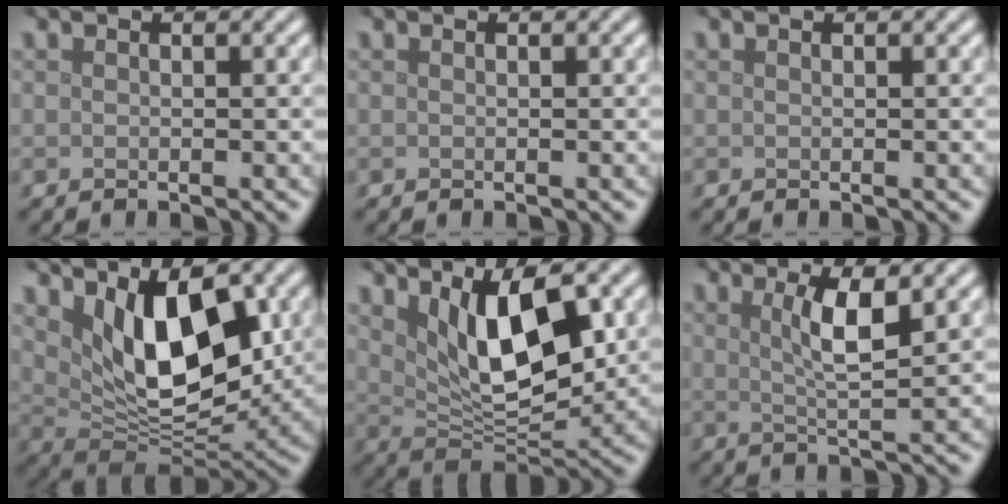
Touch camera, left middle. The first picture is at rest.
{"total": 0.0}
{"total": 0.0}
{"total": 8.7, "force": [2.8, 4.3, 7.1], "torque": [-0.126, -0.020, 0.052]}
{"total": 7.8, "force": [2.7, 3.2, 6.6], "torque": [-0.120, -0.016, 0.053]}
{"total": 3.8, "force": [1.3, 0.8, 3.5], "torque": [-0.062, -0.003, 0.023]}